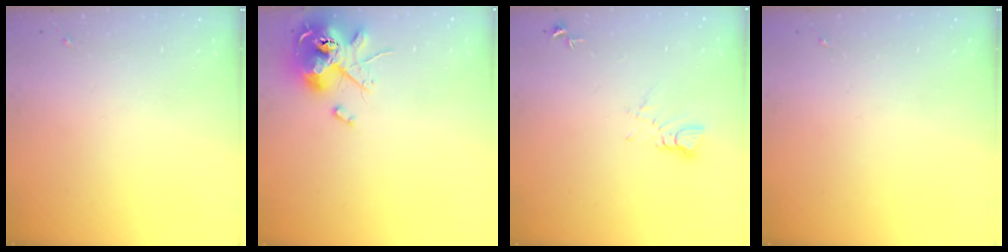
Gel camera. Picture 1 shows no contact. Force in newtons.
{"total": 14.2, "press": 14.0, "slide": 2.0}
{"total": 3.5, "press": 3.5, "slide": 0.3}
{"total": 0.0}